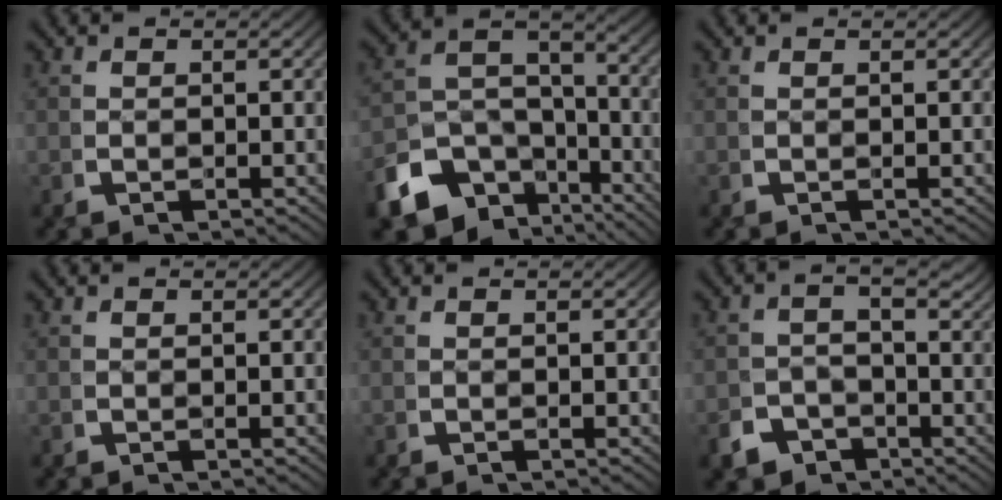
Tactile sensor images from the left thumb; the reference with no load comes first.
{"total": 10.5, "force": [-3.7, 7.3, 6.6], "torque": [-0.114, -0.024, -0.057]}
{"total": 0.0}
{"total": 0.0}
{"total": 0.0}
{"total": 3.8, "force": [-1.9, 2.8, 1.7], "torque": [-0.023, -0.017, -0.031]}